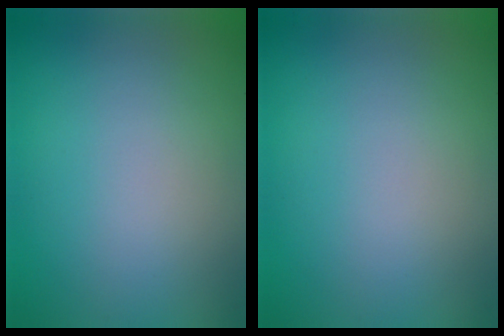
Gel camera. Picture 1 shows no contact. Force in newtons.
{"total": 0.0}